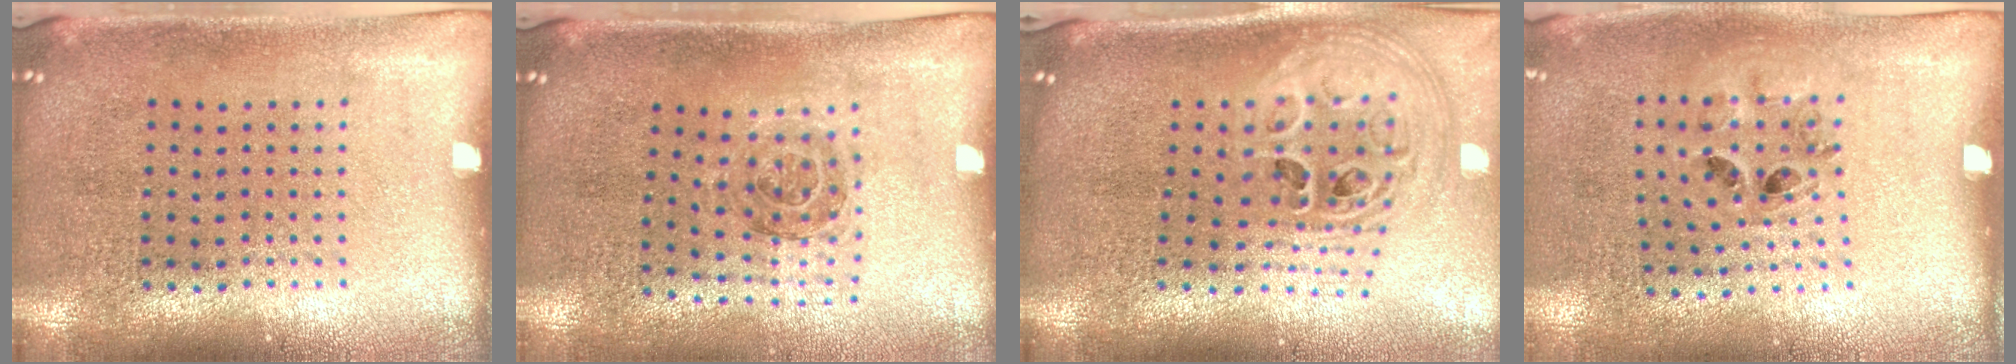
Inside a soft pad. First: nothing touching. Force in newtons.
{"total": 1.1, "press": 1.1, "slide": 0.3}
{"total": 2.8, "press": 2.0, "slide": 1.9}
{"total": 1.1, "press": 0.9, "slide": 0.7}